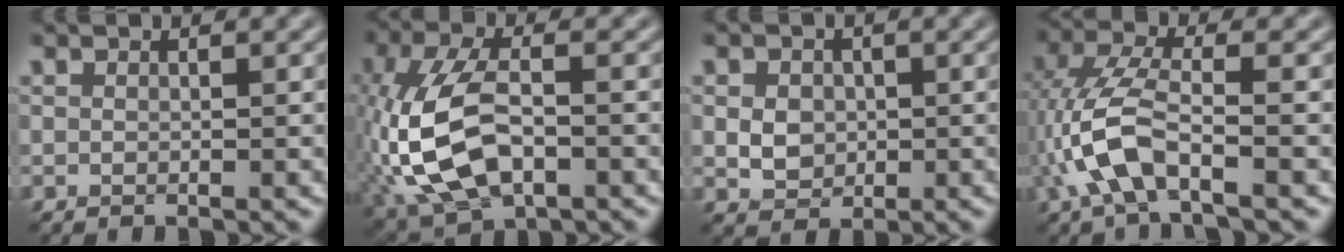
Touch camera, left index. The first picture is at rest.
{"total": 10.1, "force": [-2.6, 5.3, 8.2], "torque": [-0.188, 0.001, -0.060]}
{"total": 2.9, "force": [-0.1, 2.3, 1.6], "torque": [-0.028, -0.002, -0.007]}
{"total": 6.2, "force": [-2.3, 2.2, 5.3], "torque": [-0.125, 0.007, -0.054]}